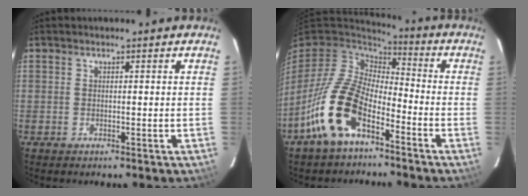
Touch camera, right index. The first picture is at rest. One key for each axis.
{"total": 15.5, "fx": -8.2, "fy": 7.6, "fz": 10.7, "tx": -0.225, "ty": -0.005, "tz": -0.163}